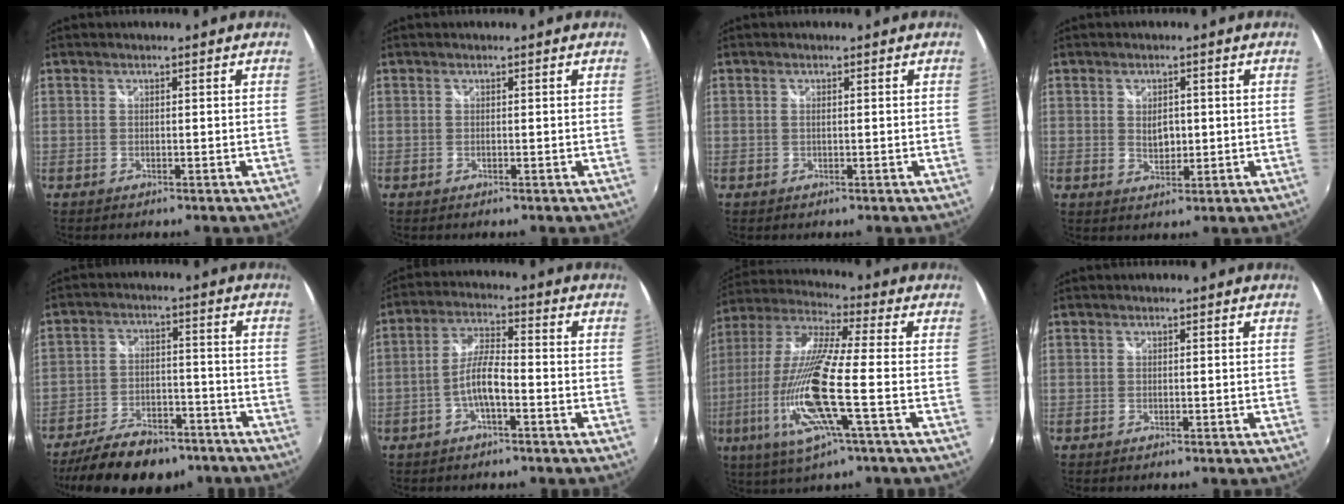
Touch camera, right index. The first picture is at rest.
{"total": 0.0}
{"total": 0.5, "force": [0.1, 0.1, 0.5], "torque": [-0.012, 0.000, 0.000]}
{"total": 3.4, "force": [0.3, 2.5, 2.4], "torque": [-0.034, -0.001, 0.005]}
{"total": 16.7, "force": [-12.6, 8.1, 7.5], "torque": [-0.161, 0.004, -0.177]}
{"total": 5.9, "force": [-2.6, 1.4, 5.2], "torque": [-0.109, 0.013, -0.047]}
{"total": 18.6, "force": [-5.4, 1.7, 17.7], "torque": [-0.343, -0.029, -0.107]}
{"total": 0.0}